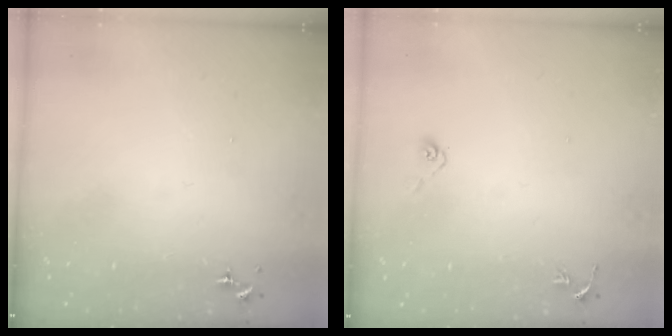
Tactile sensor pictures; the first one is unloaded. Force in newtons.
{"total": 4.0, "press": 3.3, "slide": 2.2}